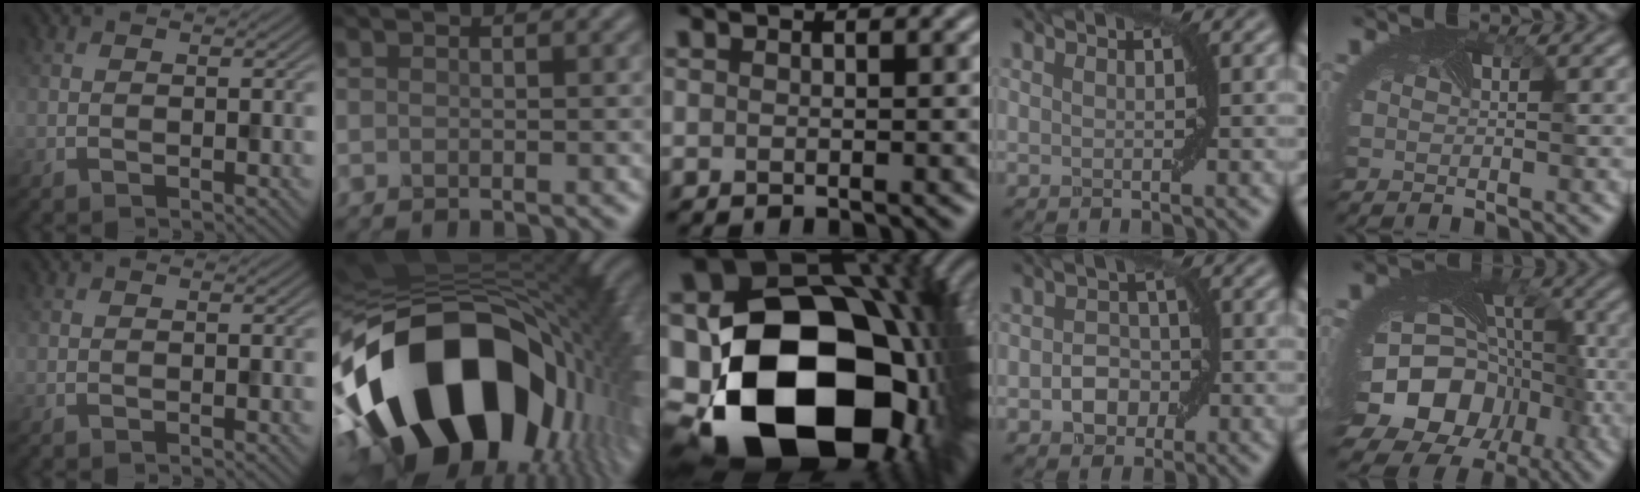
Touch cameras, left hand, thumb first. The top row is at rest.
{"index": {"total": 19.3, "force": [-6.2, 11.0, 14.6], "torque": [-0.260, -0.008, -0.107]}, "middle": {"total": 23.2, "force": [-6.0, 16.6, 15.0], "torque": [-0.281, -0.061, -0.065]}, "ring": {"total": 2.9, "force": [-0.9, 2.2, 1.6], "torque": [-0.023, 0.004, -0.017]}, "little": {"total": 16.1, "force": [-5.3, 12.8, 8.1], "torque": [-0.139, -0.030, -0.094]}}